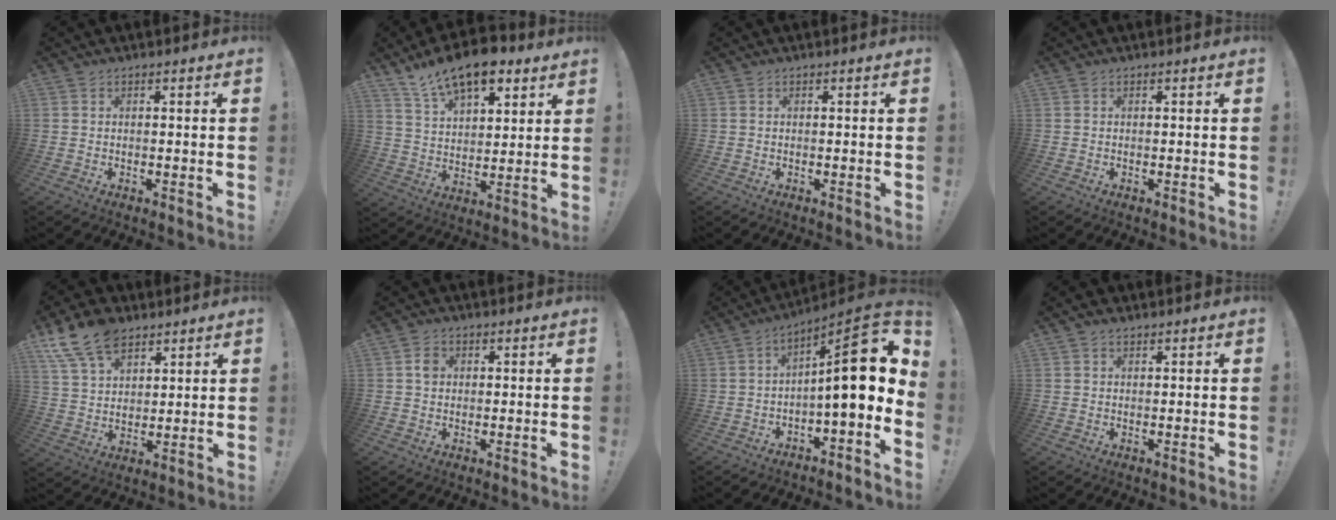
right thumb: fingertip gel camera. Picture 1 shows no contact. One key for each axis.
{"total": 14.6, "fx": 10.1, "fy": 7.0, "fz": 7.7, "tx": -0.133, "ty": -0.058, "tz": 0.185}
{"total": 0.0}
{"total": 0.0}
{"total": 13.7, "fx": 8.8, "fy": 8.3, "fz": 6.5, "tx": -0.120, "ty": -0.042, "tz": 0.169}
{"total": 2.1, "fx": 0.0, "fy": 1.8, "fz": 1.0, "tx": -0.004, "ty": -0.001, "tz": -0.004}
{"total": 15.7, "fx": 1.7, "fy": 3.6, "fz": 15.2, "tx": -0.226, "ty": -0.006, "tz": 0.023}
{"total": 1.2, "fx": 1.0, "fy": 0.5, "fz": 0.4, "tx": -0.002, "ty": -0.002, "tz": 0.018}